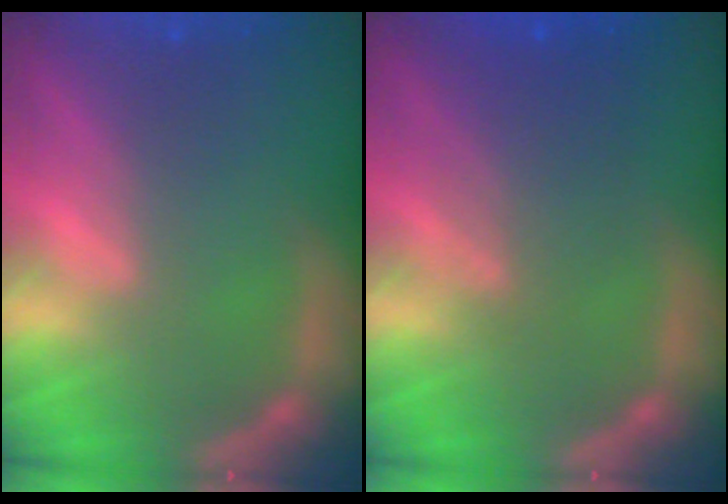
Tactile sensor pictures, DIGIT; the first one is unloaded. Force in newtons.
{"total": 4.6}